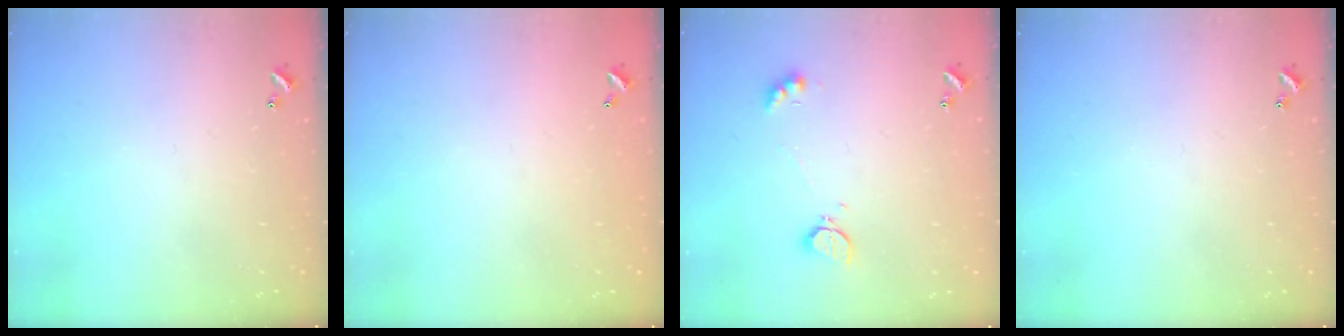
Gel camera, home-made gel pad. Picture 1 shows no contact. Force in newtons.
{"total": 2.8, "press": 2.8, "slide": 0.1}
{"total": 4.2, "press": 4.1, "slide": 0.8}
{"total": 0.0}